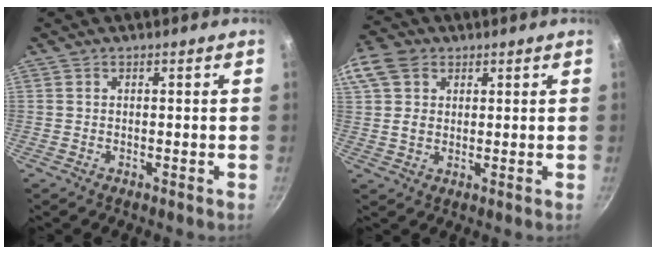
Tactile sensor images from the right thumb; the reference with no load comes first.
{"total": 9.7, "force": [3.9, 7.2, 5.2], "torque": [-0.096, 0.002, 0.066]}